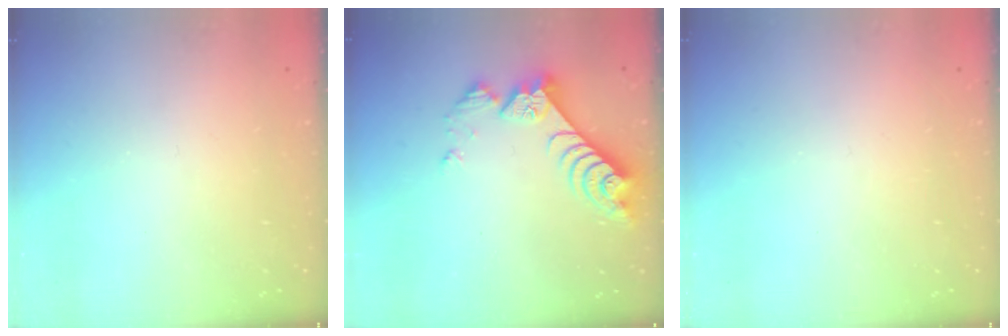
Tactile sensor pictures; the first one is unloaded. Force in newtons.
{"total": 9.0, "press": 9.0, "slide": 0.8}
{"total": 0.0}